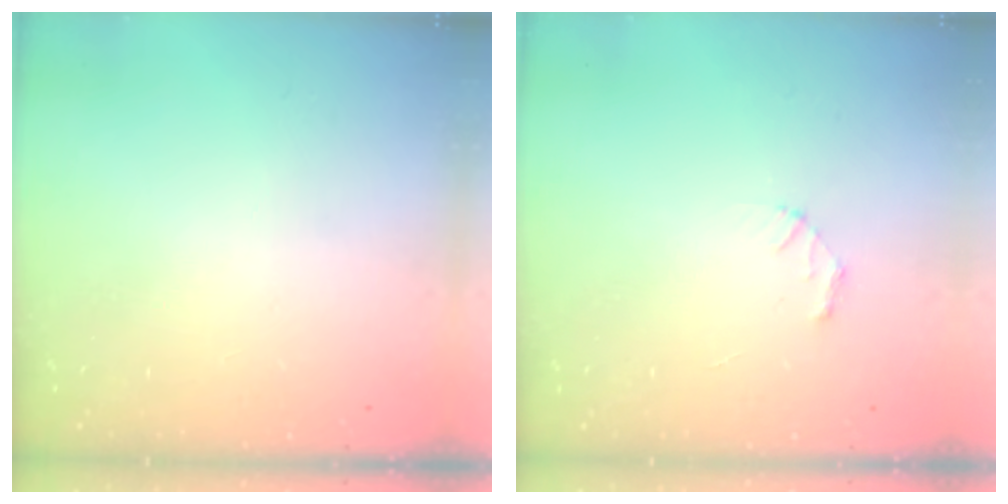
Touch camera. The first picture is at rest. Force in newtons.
{"total": 2.1, "press": 2.1, "slide": 0.2}